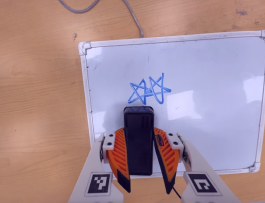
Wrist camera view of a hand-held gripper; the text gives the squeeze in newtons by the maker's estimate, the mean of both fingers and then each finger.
{"total": 7.6, "left": 6.1, "right": 9.1}